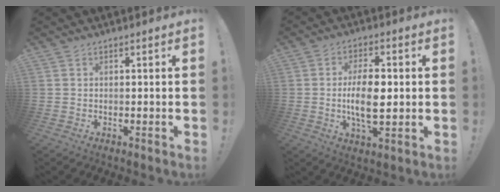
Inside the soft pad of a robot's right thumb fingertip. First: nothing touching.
{"total": 11.4, "force": [-0.3, 4.8, 10.3], "torque": [-0.193, -0.007, -0.012]}